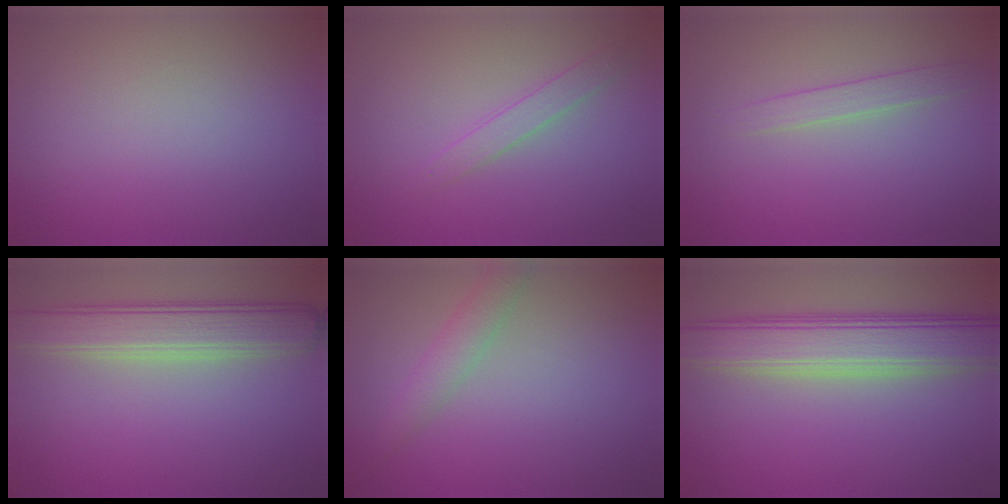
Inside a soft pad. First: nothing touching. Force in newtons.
{"total": 1.6, "press": 1.6, "slide": 0.1}
{"total": 1.5, "press": 1.5, "slide": 0.0}
{"total": 5.3, "press": 5.3, "slide": 0.4}
{"total": 2.3, "press": 2.3, "slide": 0.0}
{"total": 7.2, "press": 7.2, "slide": 0.1}